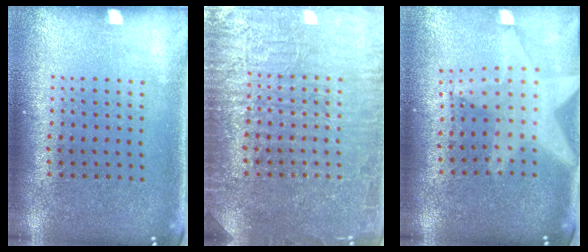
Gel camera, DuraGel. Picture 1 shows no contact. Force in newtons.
{"total": 7.1, "press": 7.0, "slide": 1.0}
{"total": 2.2, "press": 1.8, "slide": 1.2}